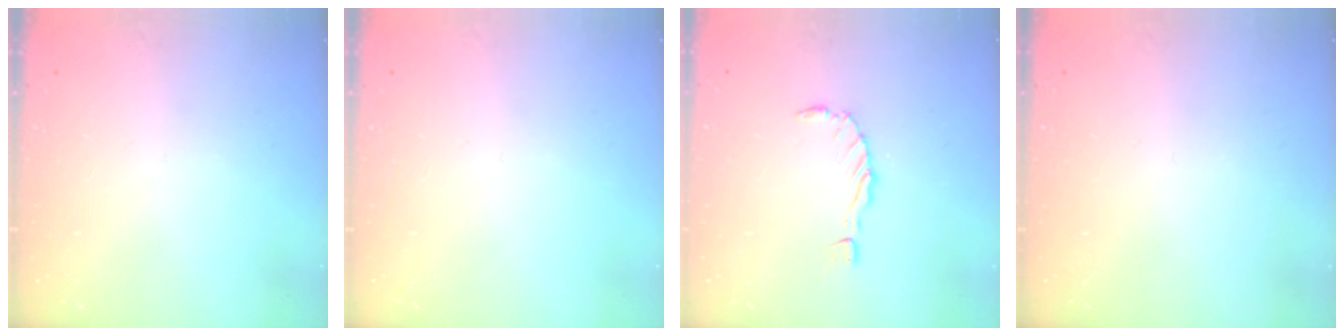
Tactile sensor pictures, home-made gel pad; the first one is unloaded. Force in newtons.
{"total": 0.0}
{"total": 0.0}
{"total": 0.0}